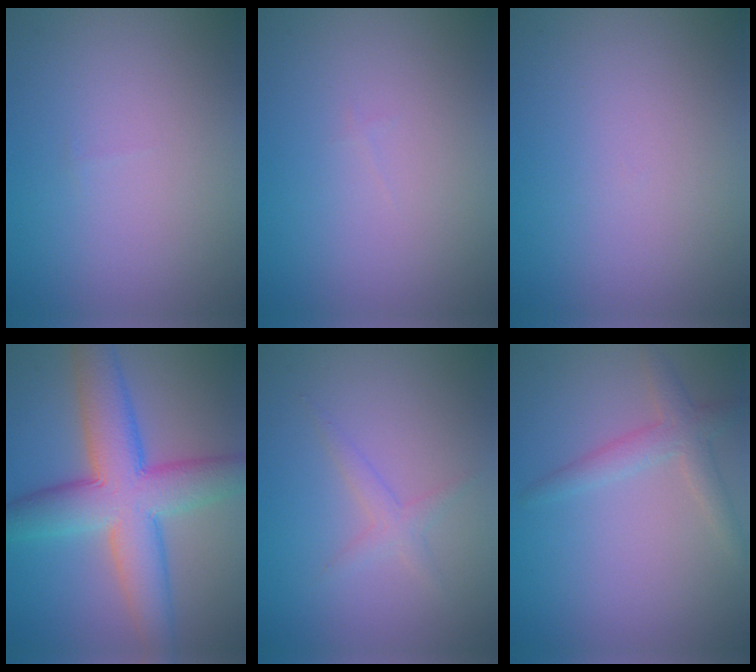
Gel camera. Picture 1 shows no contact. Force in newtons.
{"total": 0.0}
{"total": 0.0}
{"total": 9.9, "press": 9.9, "slide": 0.4}
{"total": 1.6, "press": 1.6, "slide": 0.1}
{"total": 2.6, "press": 2.6, "slide": 0.1}